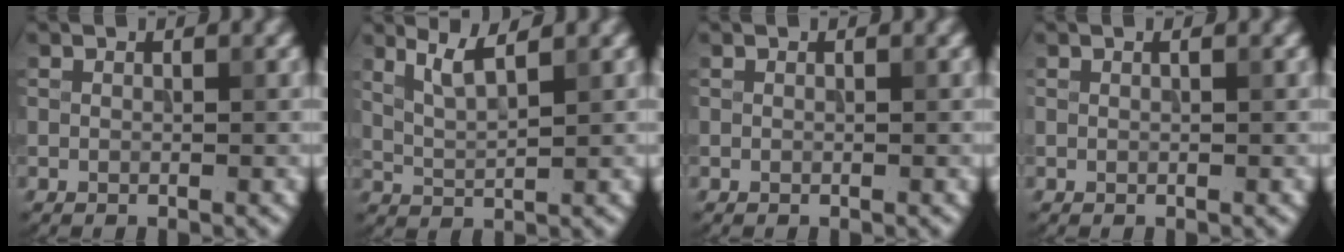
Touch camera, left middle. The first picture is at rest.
{"total": 2.9, "force": [1.8, 0.6, 2.2], "torque": [-0.044, -0.001, 0.040]}
{"total": 0.0}
{"total": 0.0}